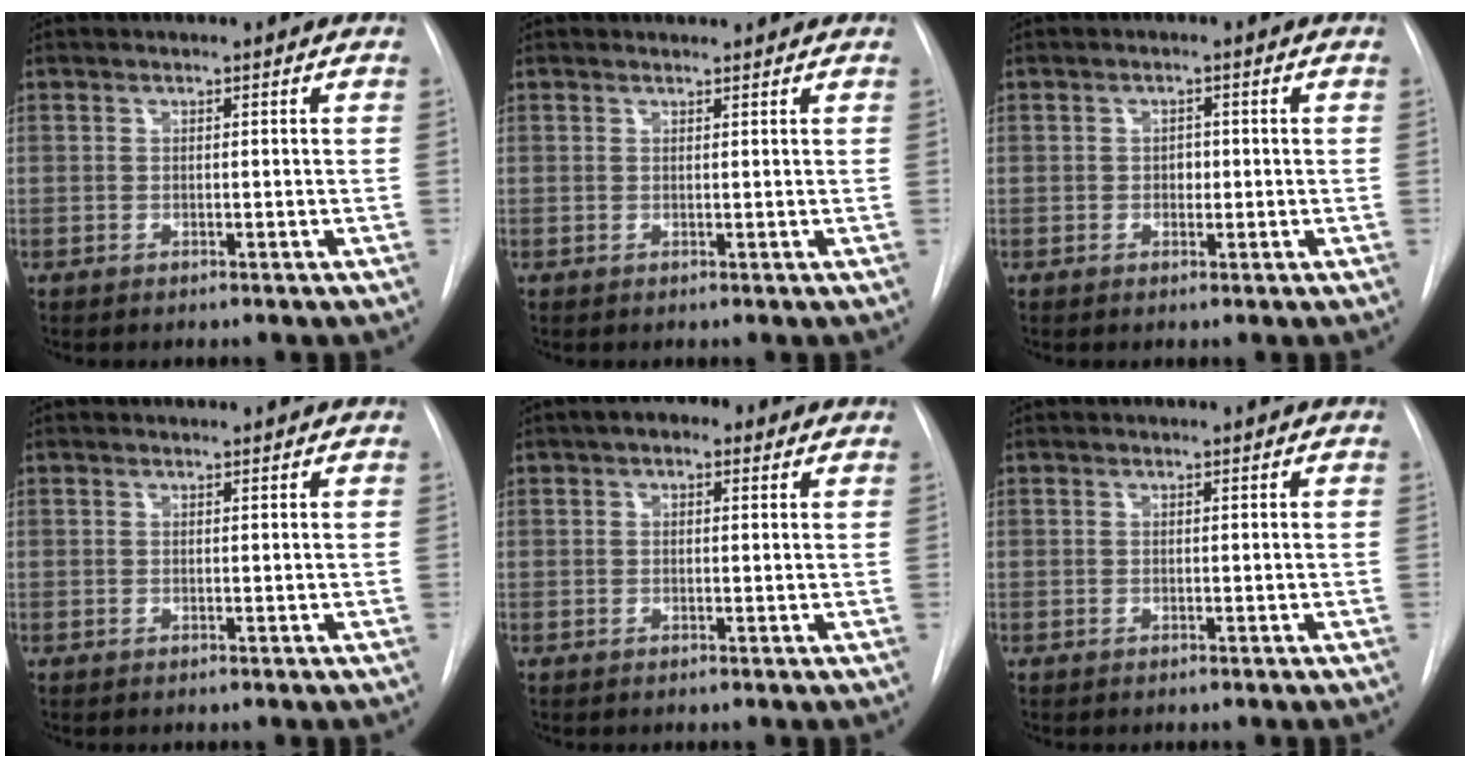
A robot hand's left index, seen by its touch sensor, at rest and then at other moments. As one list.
[{"total": 2.6, "force": [2.5, 0.5, 0.3], "torque": [-0.012, 0.017, 0.028]}, {"total": 1.6, "force": [-0.2, 1.2, 1.0], "torque": [-0.010, 0.003, -0.002]}, {"total": 0.9, "force": [0.9, 0.1, 0.0], "torque": [-0.008, 0.010, 0.013]}, {"total": 3.7, "force": [2.1, 2.0, 2.4], "torque": [-0.037, 0.020, 0.025]}, {"total": 0.0}]